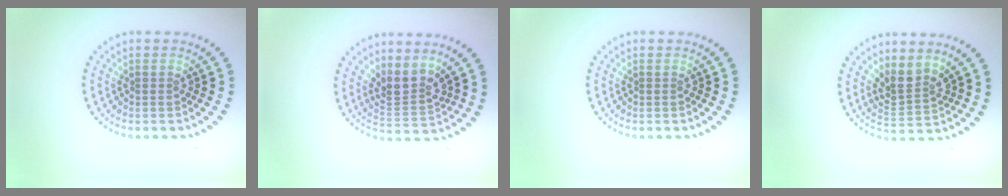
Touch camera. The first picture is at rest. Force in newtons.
{"total": 2.8, "press": 2.3, "slide": 1.7}
{"total": 0.0}
{"total": 2.7, "press": 1.9, "slide": 1.8}